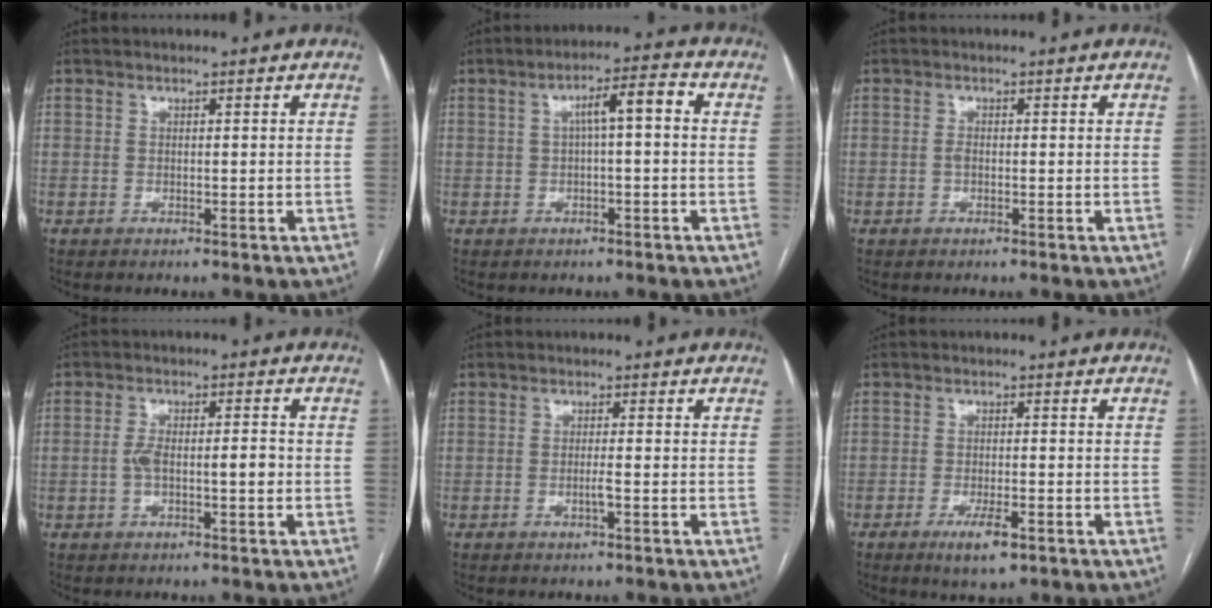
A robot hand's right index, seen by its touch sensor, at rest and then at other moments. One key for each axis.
{"total": 5.5, "fx": 0.7, "fy": 0.9, "fz": 5.4, "tx": -0.089, "ty": 0.022, "tz": 0.010}
{"total": 0.8, "fx": -0.2, "fy": 0.4, "fz": 0.7, "tx": -0.015, "ty": 0.001, "tz": -0.004}
{"total": 5.3, "fx": -0.8, "fy": 1.6, "fz": 5.0, "tx": -0.100, "ty": 0.015, "tz": -0.011}
{"total": 1.5, "fx": -0.6, "fy": -0.1, "fz": 1.3, "tx": -0.026, "ty": -0.001, "tz": -0.010}
{"total": 4.7, "fx": -2.6, "fy": 1.1, "fz": 3.8, "tx": -0.068, "ty": -0.006, "tz": -0.037}